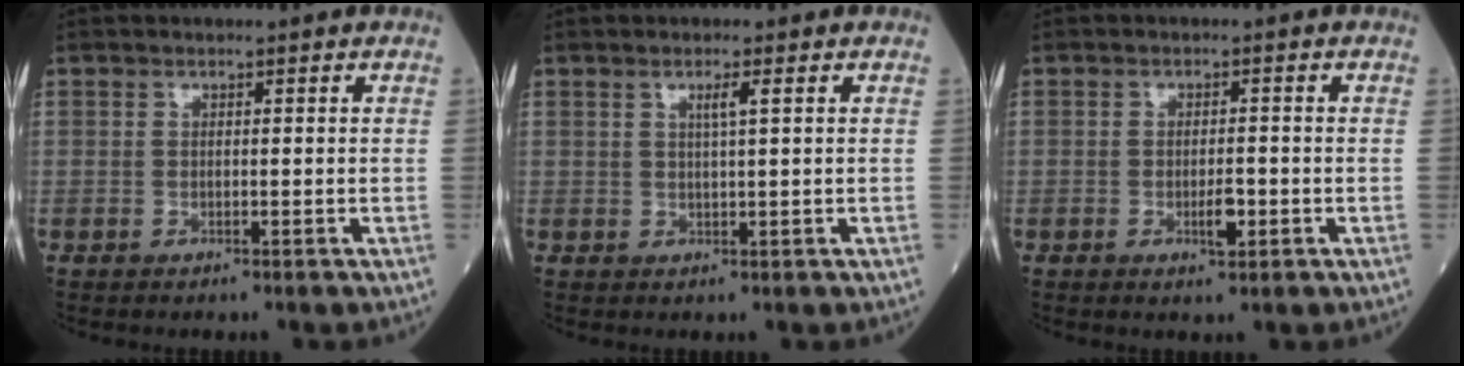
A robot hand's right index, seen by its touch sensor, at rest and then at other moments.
{"total": 1.9, "force": [0.9, -0.2, 1.6], "torque": [-0.025, -0.002, 0.015]}
{"total": 2.8, "force": [-0.8, 0.8, 2.5], "torque": [-0.042, -0.001, -0.011]}